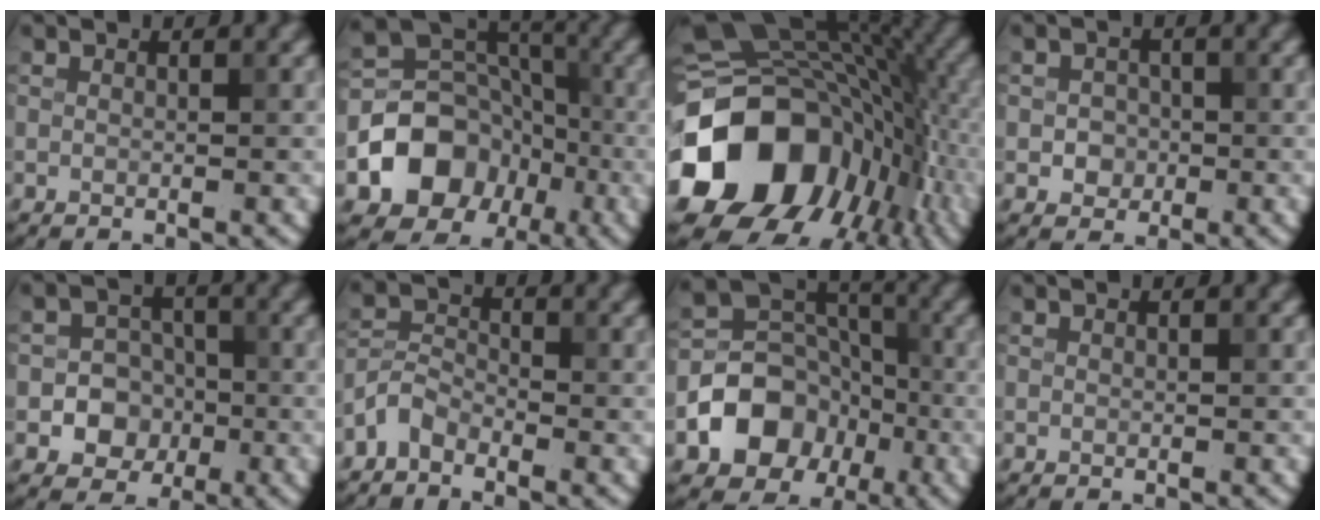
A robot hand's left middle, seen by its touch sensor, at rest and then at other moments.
{"total": 8.7, "force": [-3.0, 7.1, 4.0], "torque": [-0.054, -0.001, -0.059]}
{"total": 18.5, "force": [-6.1, 13.6, 11.0], "torque": [-0.222, -0.022, -0.094]}
{"total": 1.9, "force": [-0.4, 1.7, 0.7], "torque": [-0.002, -0.002, -0.009]}
{"total": 5.0, "force": [-1.3, 4.5, 1.8], "torque": [0.006, 0.007, -0.040]}
{"total": 2.6, "force": [-2.0, 1.3, 0.9], "torque": [-0.020, 0.009, -0.052]}
{"total": 7.8, "force": [-2.9, 6.3, 3.6], "torque": [-0.049, -0.002, -0.057]}
{"total": 0.0}